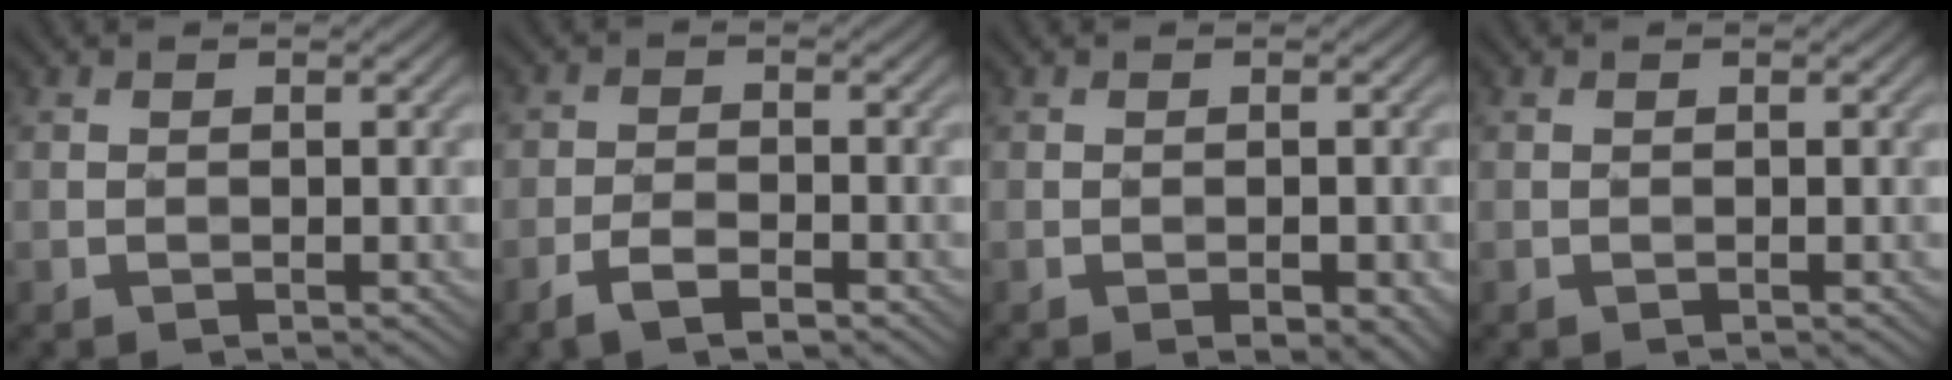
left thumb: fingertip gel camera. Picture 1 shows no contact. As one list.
[{"total": 3.2, "force": [-2.1, 1.2, 2.1], "torque": [-0.042, 0.002, -0.045]}, {"total": 2.2, "force": [-1.1, 0.7, 1.7], "torque": [-0.026, 0.001, -0.011]}, {"total": 0.0}]